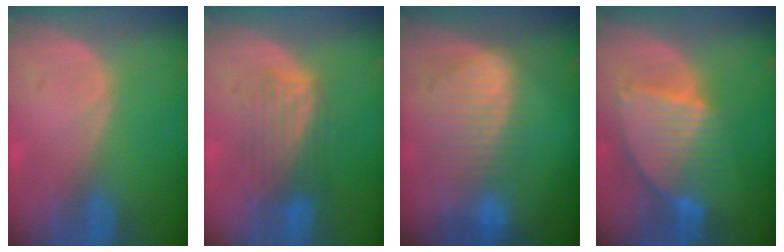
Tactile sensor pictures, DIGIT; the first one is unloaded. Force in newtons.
{"total": 6.0, "press": 6.0, "slide": 0.7}
{"total": 9.3, "press": 8.1, "slide": 4.4}
{"total": 8.4, "press": 7.5, "slide": 3.8}